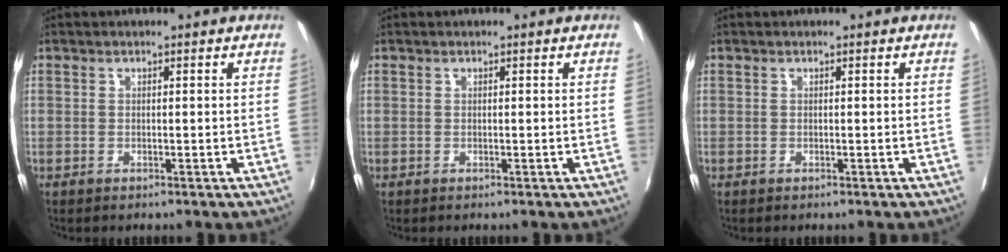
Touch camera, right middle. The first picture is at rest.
{"total": 0.0}
{"total": 0.0}